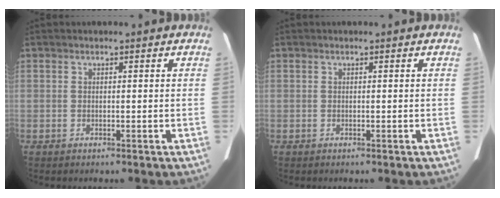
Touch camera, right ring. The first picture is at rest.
{"total": 0.0}